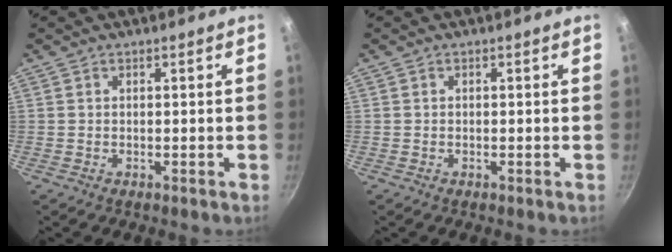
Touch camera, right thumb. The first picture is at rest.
{"total": 0.0}